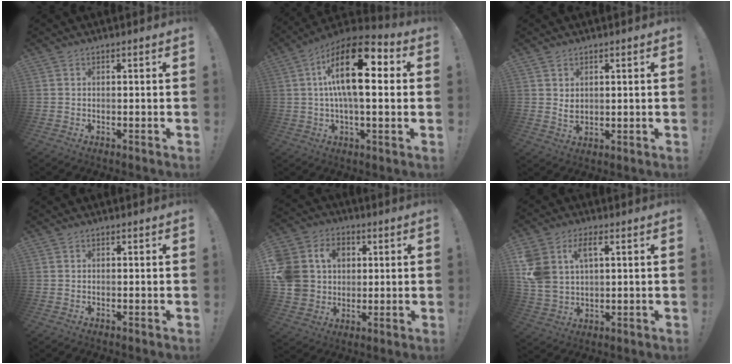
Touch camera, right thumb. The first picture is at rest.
{"total": 19.4, "force": [4.2, 7.7, 17.3], "torque": [-0.298, -0.008, 0.062]}
{"total": 3.0, "force": [1.4, 2.1, 1.6], "torque": [-0.009, -0.012, 0.023]}
{"total": 0.0}
{"total": 13.9, "force": [2.1, 12.3, 6.0], "torque": [-0.123, 0.003, 0.048]}
{"total": 9.5, "force": [4.0, 6.2, 5.9], "torque": [-0.133, -0.006, 0.075]}